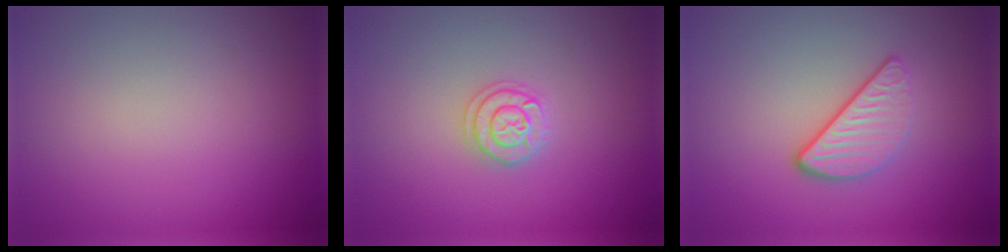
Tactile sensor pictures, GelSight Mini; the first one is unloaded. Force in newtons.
{"total": 2.0, "press": 1.9, "slide": 0.3}
{"total": 3.2, "press": 2.5, "slide": 2.1}